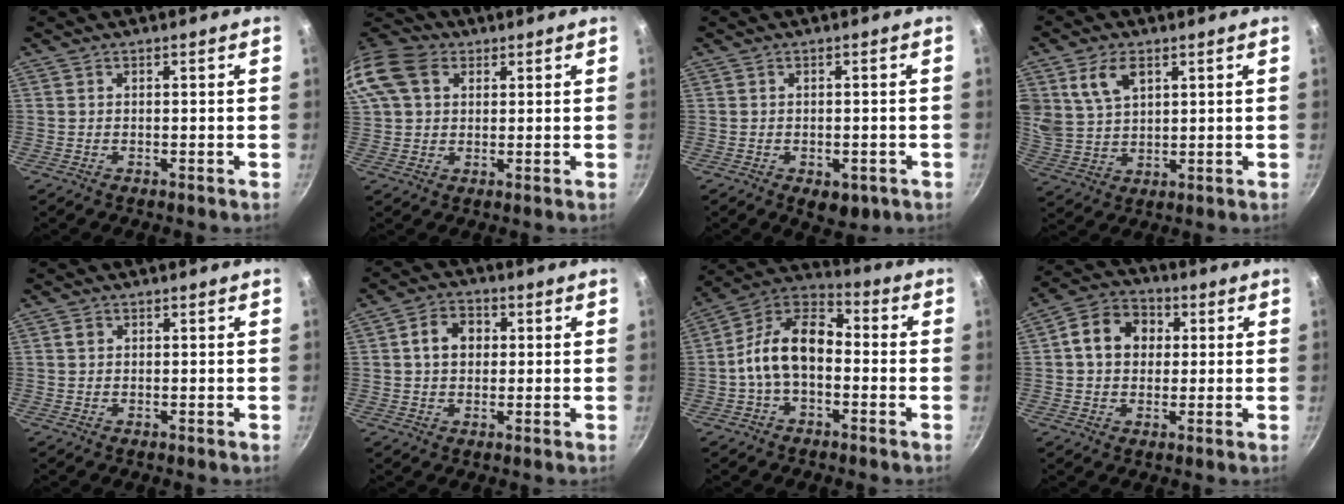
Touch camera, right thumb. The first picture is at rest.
{"total": 15.8, "force": [5.6, 11.7, 9.0], "torque": [-0.202, 0.027, 0.094]}
{"total": 4.9, "force": [-2.1, 2.8, 3.4], "torque": [-0.030, 0.004, -0.019]}
{"total": 8.6, "force": [4.0, 5.4, 5.3], "torque": [-0.088, -0.016, 0.086]}
{"total": 1.0, "force": [0.3, 0.9, 0.5], "torque": [-0.005, 0.002, 0.005]}
{"total": 7.8, "force": [1.4, 6.1, 4.7], "torque": [-0.058, 0.013, 0.013]}
{"total": 13.0, "force": [-1.9, 8.0, 10.0], "torque": [-0.160, 0.049, -0.056]}
{"total": 10.0, "force": [1.7, 8.1, 5.7], "torque": [-0.069, 0.016, 0.012]}